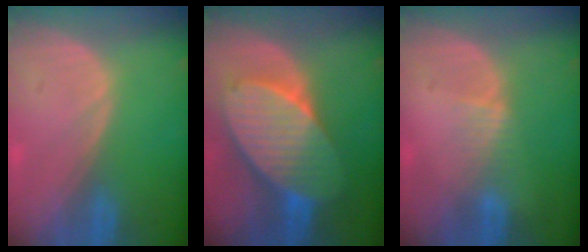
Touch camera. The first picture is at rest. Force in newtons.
{"total": 10.9, "press": 10.9, "slide": 0.6}
{"total": 1.9, "press": 1.9, "slide": 0.2}